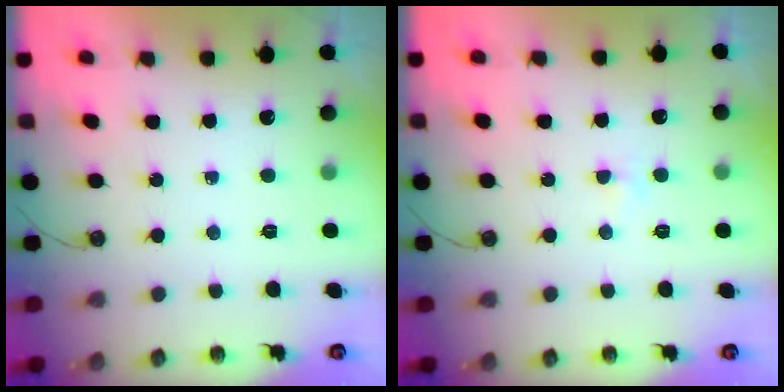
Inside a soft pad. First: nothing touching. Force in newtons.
{"total": 2.3, "press": 2.3, "slide": 0.4}